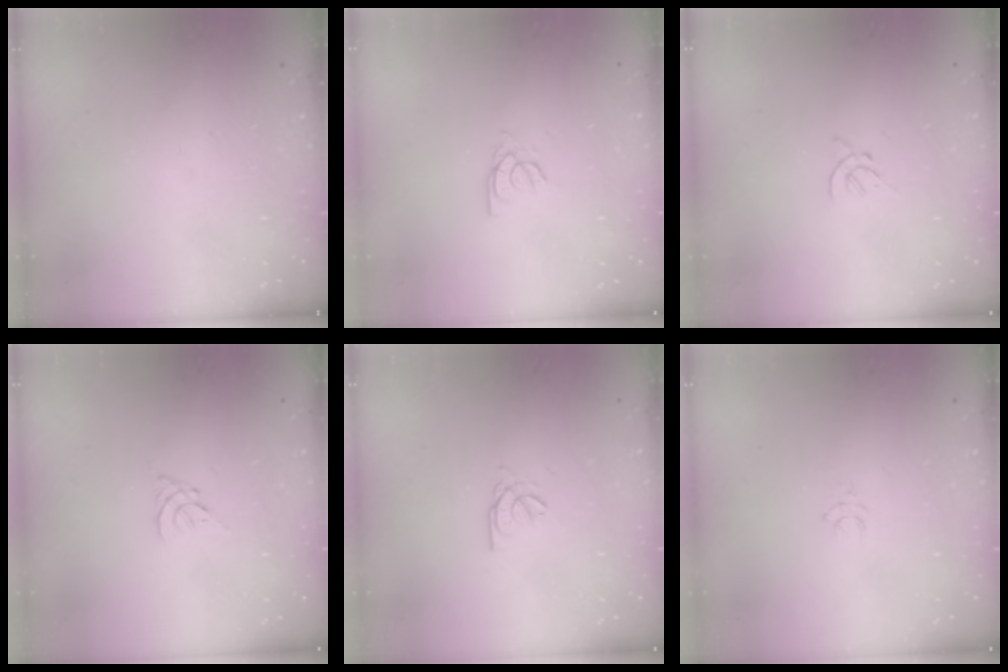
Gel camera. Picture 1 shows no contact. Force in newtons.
{"total": 2.7, "press": 2.7, "slide": 0.2}
{"total": 1.4, "press": 1.3, "slide": 0.5}
{"total": 1.8, "press": 1.7, "slide": 0.5}
{"total": 2.7, "press": 2.7, "slide": 0.4}
{"total": 5.0, "press": 4.9, "slide": 0.3}